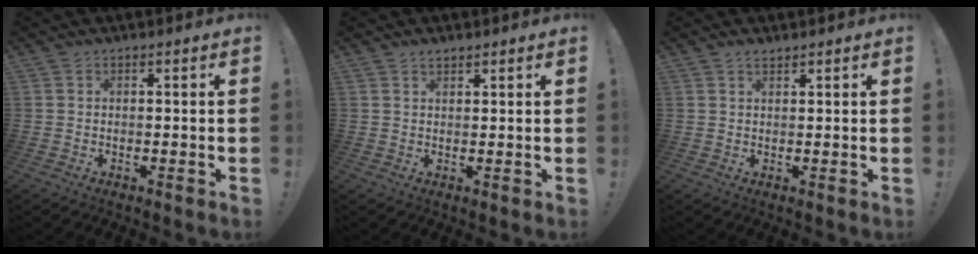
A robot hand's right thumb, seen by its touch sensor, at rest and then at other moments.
{"total": 1.6, "force": [1.4, 0.7, 0.5], "torque": [0.002, -0.010, 0.024]}
{"total": 1.6, "force": [1.4, 0.5, 0.7], "torque": [-0.009, -0.006, 0.024]}